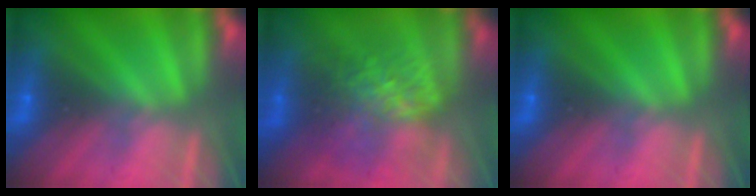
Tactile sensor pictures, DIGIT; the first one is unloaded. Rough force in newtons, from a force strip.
{"total": 7.0}
{"total": 0.0}